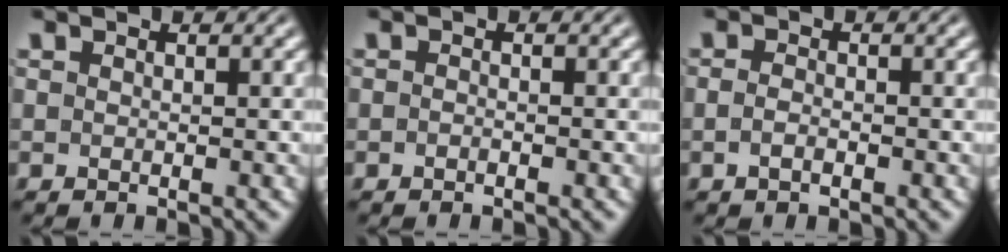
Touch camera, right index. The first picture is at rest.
{"total": 0.6, "force": [-0.5, -0.4, 0.0], "torque": [0.003, -0.002, -0.009]}
{"total": 1.0, "force": [-0.8, -0.1, 0.6], "torque": [-0.011, -0.007, -0.010]}